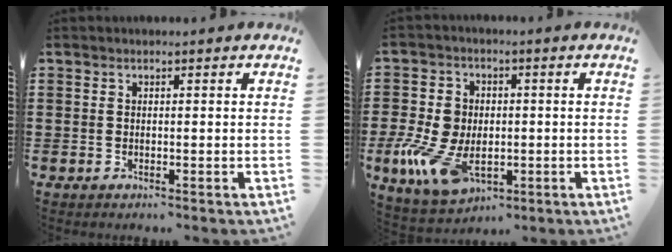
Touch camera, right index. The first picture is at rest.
{"total": 10.2, "force": [-2.8, 6.9, 7.0], "torque": [-0.188, -0.002, -0.055]}